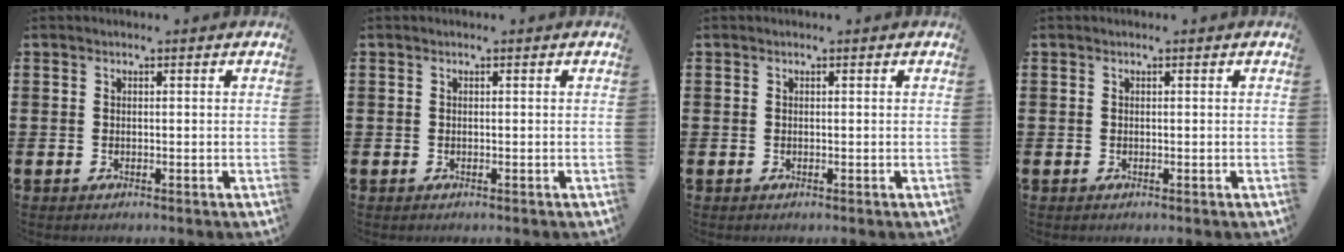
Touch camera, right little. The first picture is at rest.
{"total": 0.0}
{"total": 0.0}
{"total": 0.0}